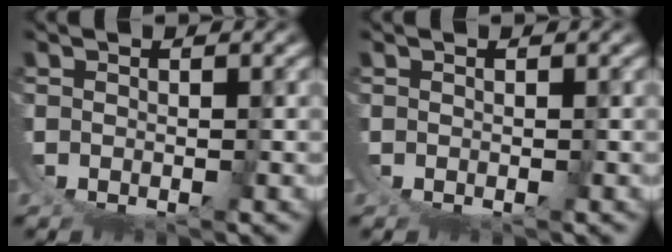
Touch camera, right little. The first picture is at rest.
{"total": 0.0}